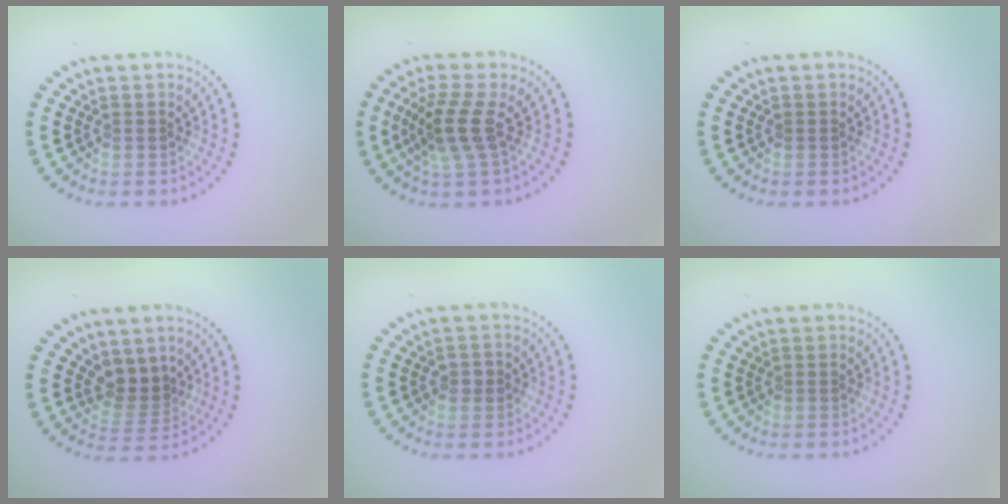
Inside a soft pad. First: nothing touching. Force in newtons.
{"total": 3.4, "press": 2.7, "slide": 2.1}
{"total": 0.0}
{"total": 2.6, "press": 2.1, "slide": 1.5}
{"total": 1.6, "press": 1.6, "slide": 0.2}
{"total": 0.0}